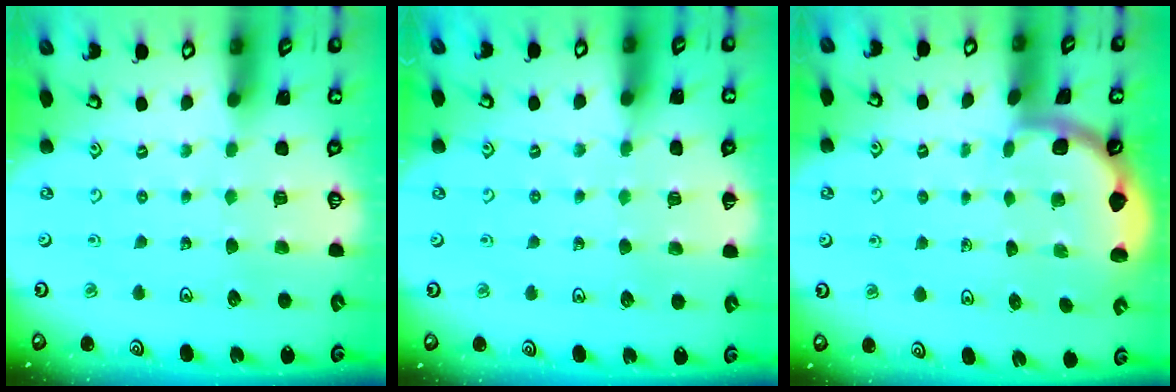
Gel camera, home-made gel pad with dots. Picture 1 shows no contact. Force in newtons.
{"total": 5.3, "press": 5.3, "slide": 0.7}
{"total": 1.7, "press": 1.7, "slide": 0.1}